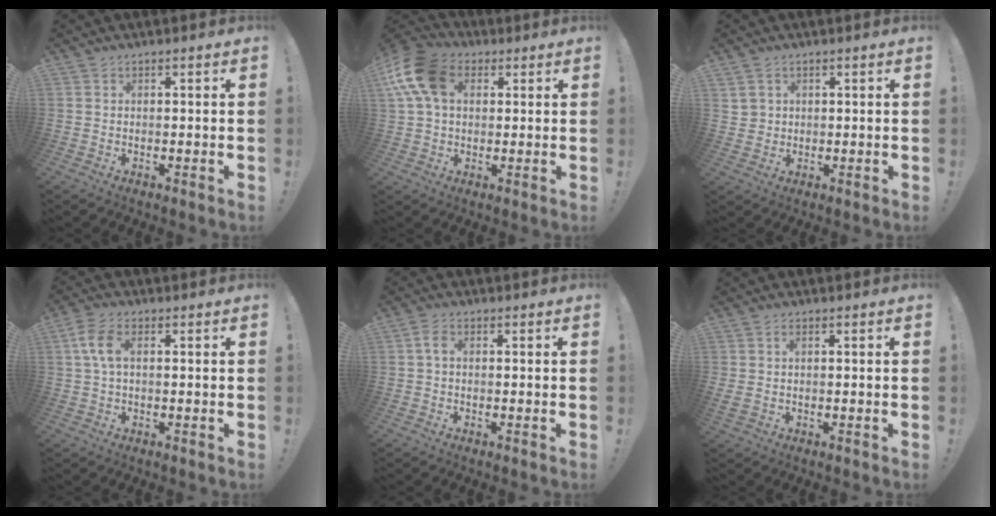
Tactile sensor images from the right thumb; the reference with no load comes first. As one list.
[{"total": 15.8, "force": [4.8, 10.8, 10.6], "torque": [-0.203, -0.004, 0.091]}, {"total": 3.3, "force": [1.5, 2.8, 0.7], "torque": [-0.006, -0.005, 0.030]}, {"total": 6.6, "force": [1.1, 3.3, 5.6], "torque": [-0.109, 0.004, 0.020]}, {"total": 2.4, "force": [0.3, 1.3, 2.1], "torque": [-0.043, 0.007, 0.006]}, {"total": 1.7, "force": [0.6, 0.6, 1.4], "torque": [-0.025, 0.001, 0.008]}]